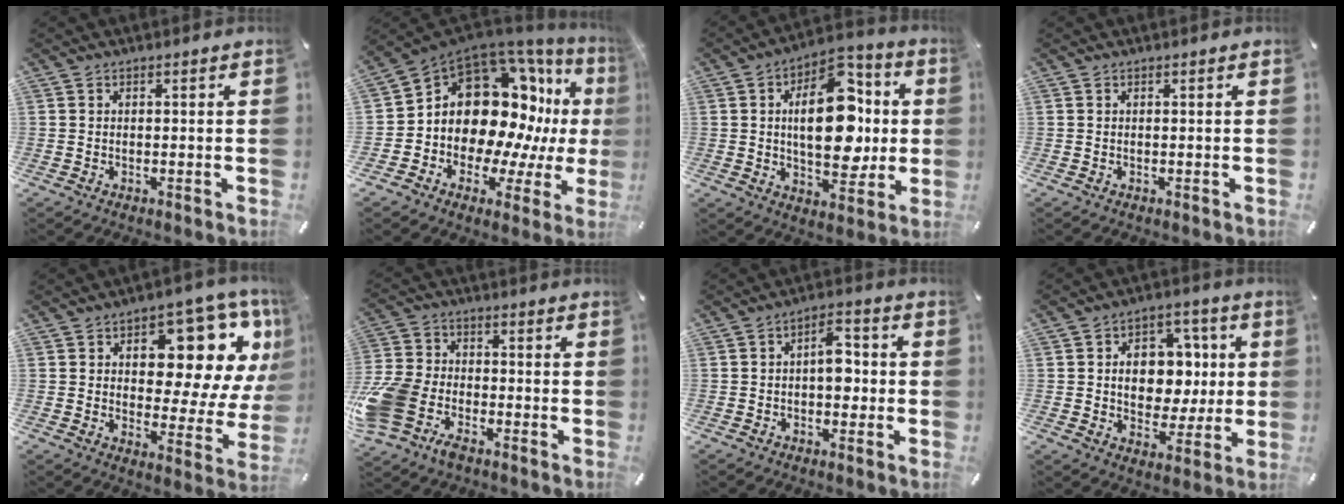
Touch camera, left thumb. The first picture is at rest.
{"total": 19.2, "force": [3.9, 14.7, 11.7], "torque": [-0.198, -0.064, 0.092]}
{"total": 20.1, "force": [2.4, 11.9, 16.1], "torque": [-0.238, -0.004, 0.040]}
{"total": 0.0}
{"total": 16.9, "force": [8.6, 9.0, 11.4], "torque": [-0.140, -0.073, 0.139]}
{"total": 12.5, "force": [-7.1, 8.3, 6.1], "torque": [-0.130, 0.045, -0.129]}
{"total": 6.7, "force": [-0.6, 3.9, 5.4], "torque": [-0.073, 0.010, -0.014]}
{"total": 11.0, "force": [0.6, 9.3, 5.9], "torque": [-0.084, 0.006, 0.018]}